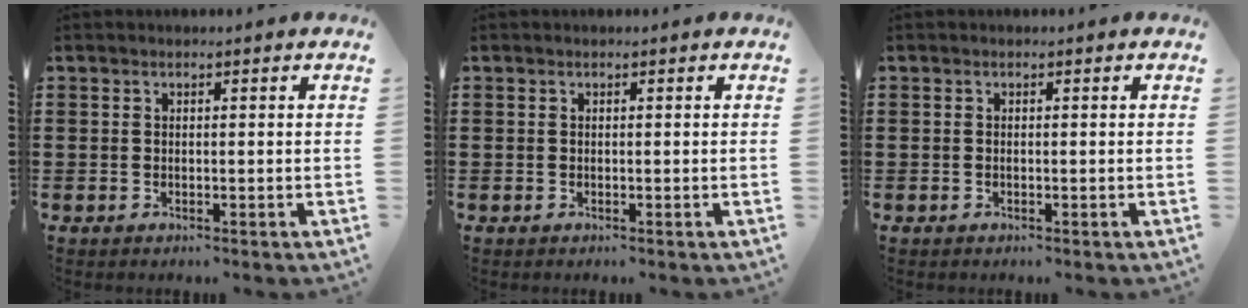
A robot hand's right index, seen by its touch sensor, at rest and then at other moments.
{"total": 0.0}
{"total": 0.0}